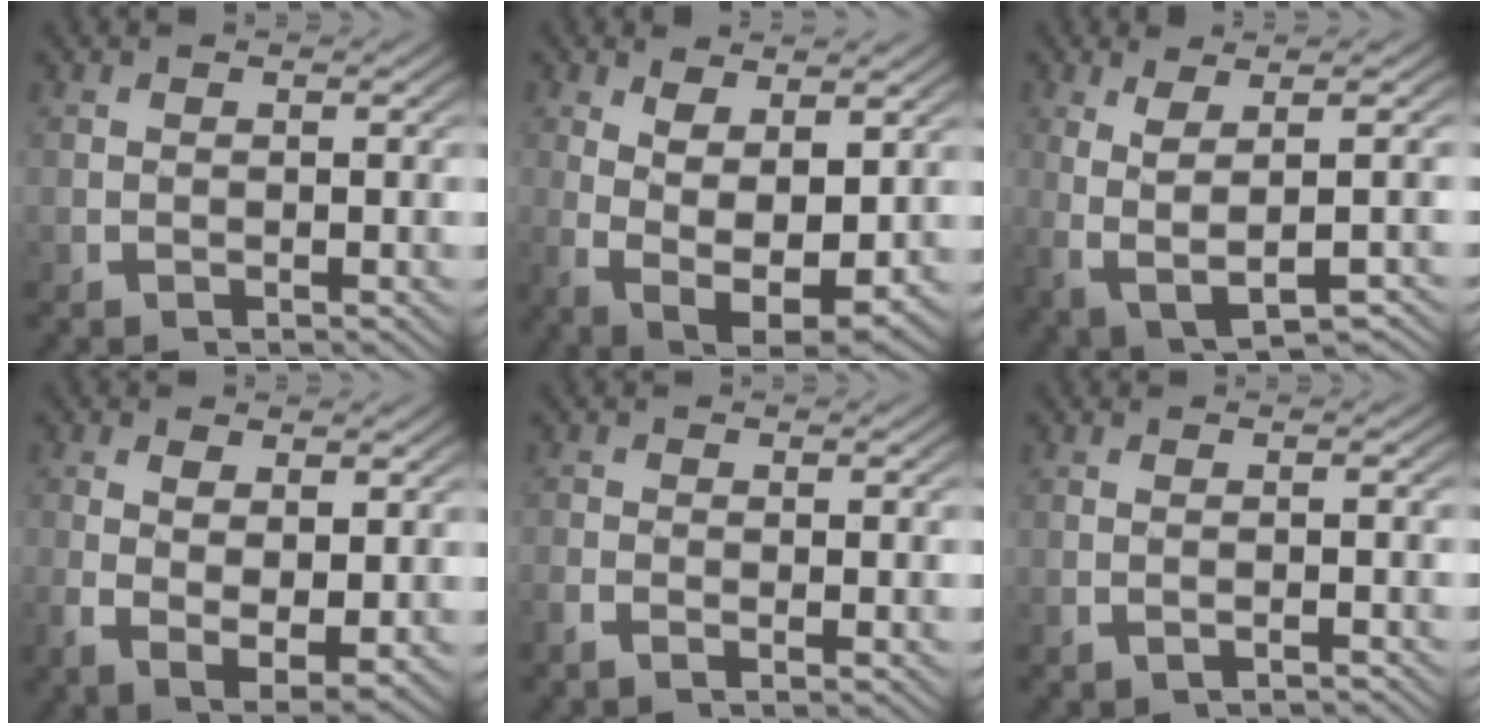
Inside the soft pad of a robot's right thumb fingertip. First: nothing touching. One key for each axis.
{"total": 8.3, "fx": -1.1, "fy": 5.2, "fz": 6.4, "tx": -0.140, "ty": -0.047, "tz": 0.002}
{"total": 7.5, "fx": -0.5, "fy": 3.7, "fz": 6.5, "tx": -0.149, "ty": -0.023, "tz": 0.015}
{"total": 5.3, "fx": -0.5, "fy": 3.0, "fz": 4.4, "tx": -0.102, "ty": -0.030, "tz": 0.010}
{"total": 1.0, "fx": -0.5, "fy": 0.2, "fz": 0.9, "tx": -0.022, "ty": -0.003, "tz": -0.012}
{"total": 1.4, "fx": -0.7, "fy": -0.1, "fz": 1.3, "tx": -0.032, "ty": 0.003, "tz": -0.008}